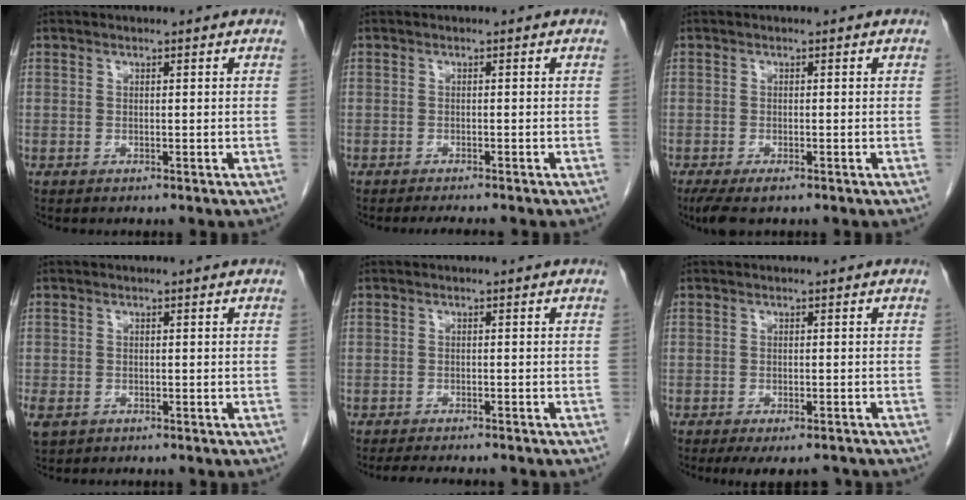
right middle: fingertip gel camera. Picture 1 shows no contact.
{"total": 2.8, "force": [-2.5, -0.1, 1.2], "torque": [-0.015, -0.007, -0.034]}
{"total": 4.1, "force": [-2.7, 1.2, 2.8], "torque": [-0.054, -0.012, -0.045]}
{"total": 3.0, "force": [-1.7, 2.0, 1.3], "torque": [-0.030, -0.005, -0.025]}
{"total": 6.2, "force": [-5.5, 0.8, 2.7], "torque": [-0.032, -0.009, -0.077]}
{"total": 6.6, "force": [-5.6, 1.8, 2.9], "torque": [-0.033, -0.011, -0.073]}